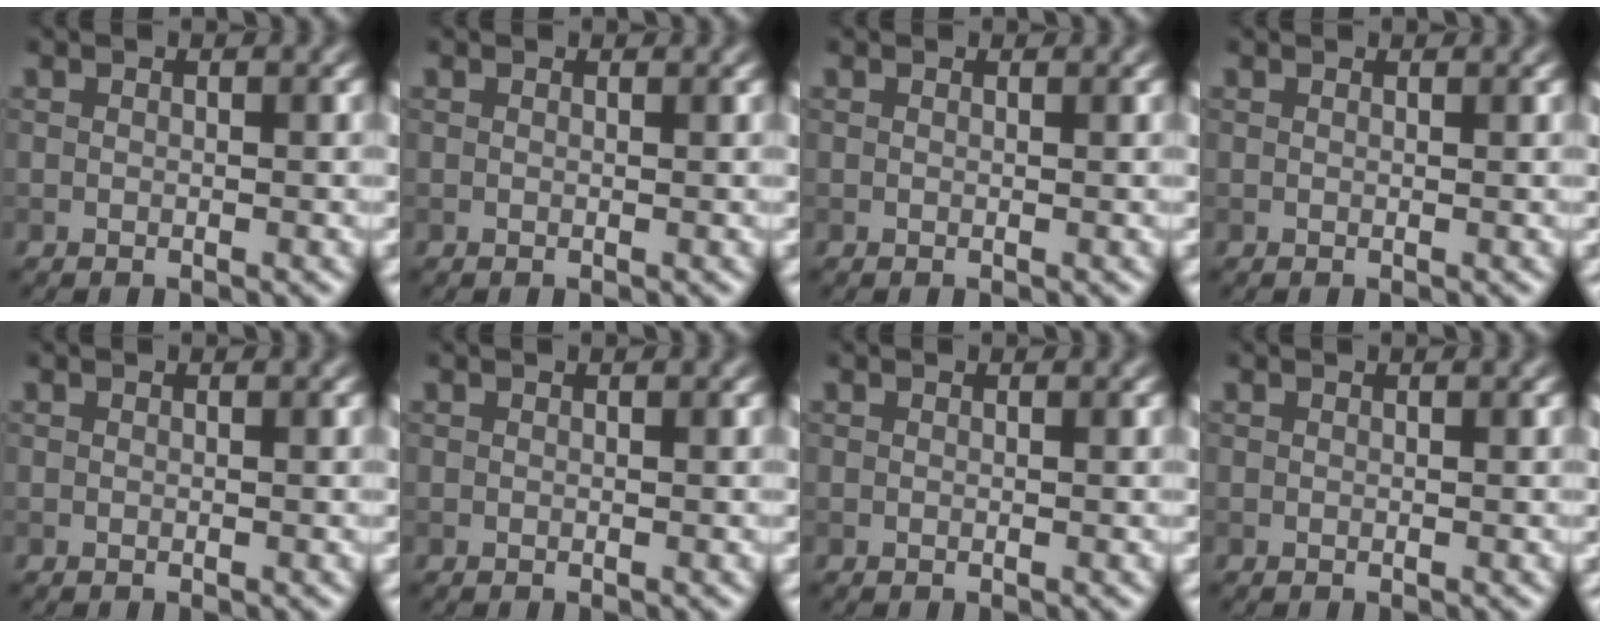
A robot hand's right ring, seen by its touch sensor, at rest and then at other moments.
{"total": 0.0}
{"total": 0.0}
{"total": 0.5, "force": [0.5, 0.1, 0.0], "torque": [-0.002, -0.002, 0.004]}
{"total": 0.0}
{"total": 0.0}
{"total": 0.0}
{"total": 0.0}